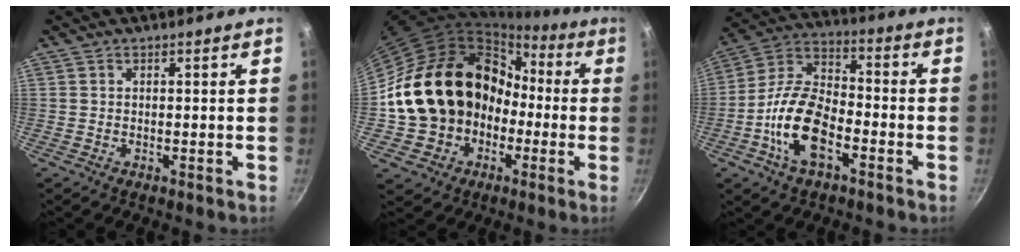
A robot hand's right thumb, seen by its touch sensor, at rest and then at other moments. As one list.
[{"total": 18.8, "force": [-1.3, 15.9, 10.0], "torque": [-0.132, 0.055, -0.004]}, {"total": 14.8, "force": [-5.5, 7.7, 11.4], "torque": [-0.203, 0.043, -0.119]}]